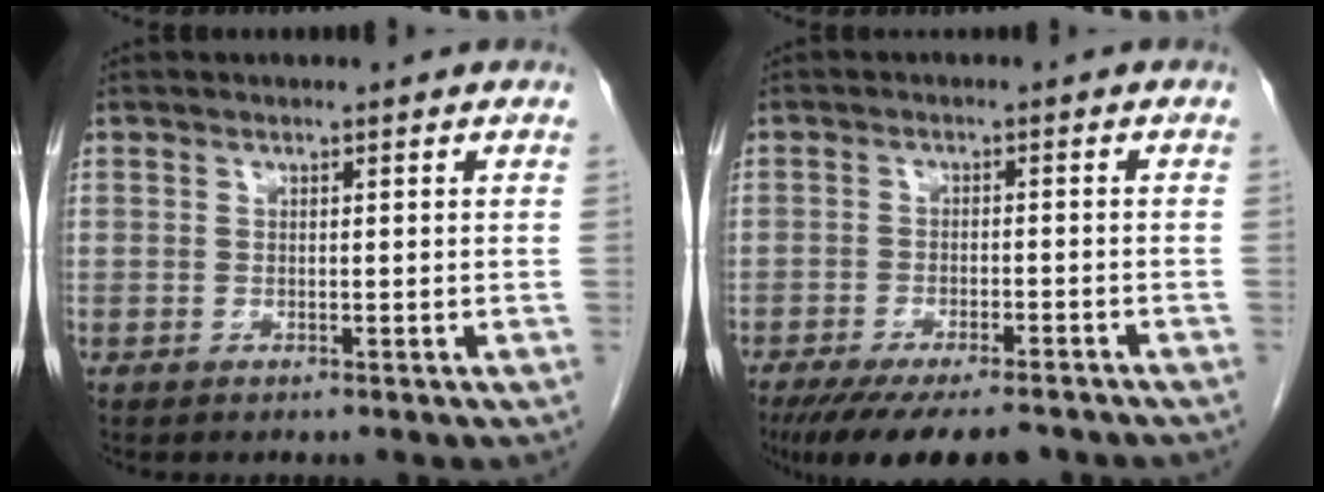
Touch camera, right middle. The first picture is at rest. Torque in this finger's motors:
{"motor_torque": [1.32, -0.82, 0.17, 0.10]}